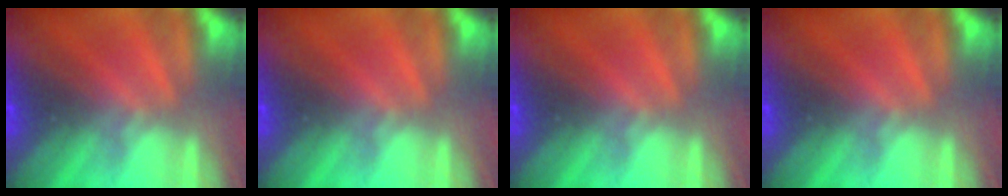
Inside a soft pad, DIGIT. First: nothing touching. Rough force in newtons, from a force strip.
{"total": 0.0}
{"total": 0.0}
{"total": 0.0}